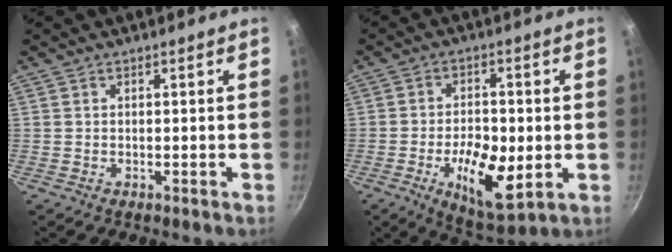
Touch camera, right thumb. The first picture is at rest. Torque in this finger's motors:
{"motor_torque": [-0.69, 0.71, 0.16, -0.17, 0.19]}